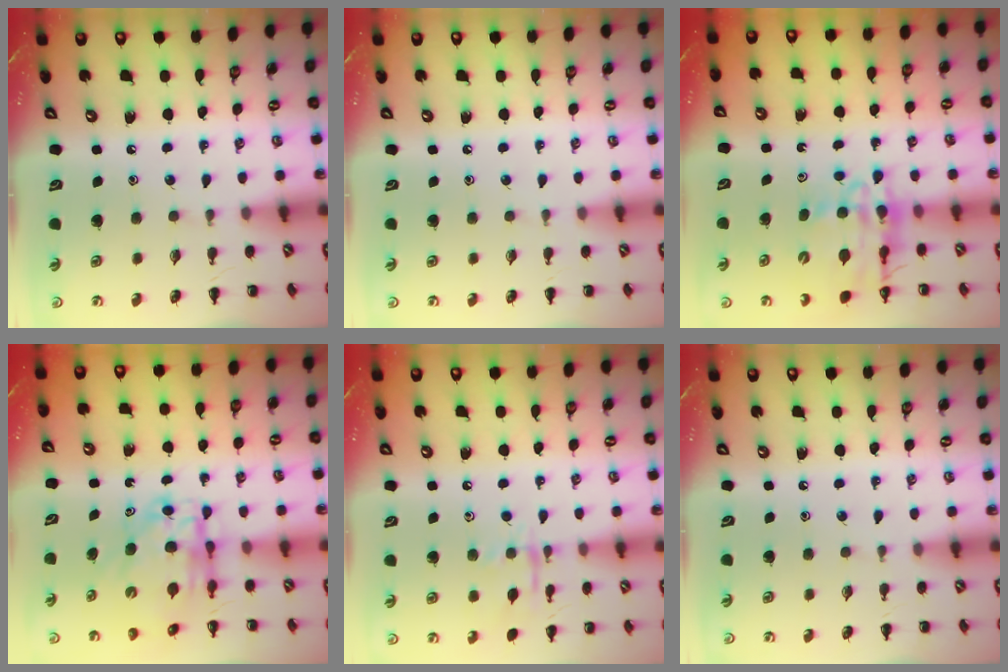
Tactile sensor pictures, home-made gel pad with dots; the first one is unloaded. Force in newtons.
{"total": 0.0}
{"total": 12.4, "press": 12.0, "slide": 3.3}
{"total": 6.4, "press": 6.2, "slide": 1.3}
{"total": 8.9, "press": 8.8, "slide": 0.7}
{"total": 0.0}